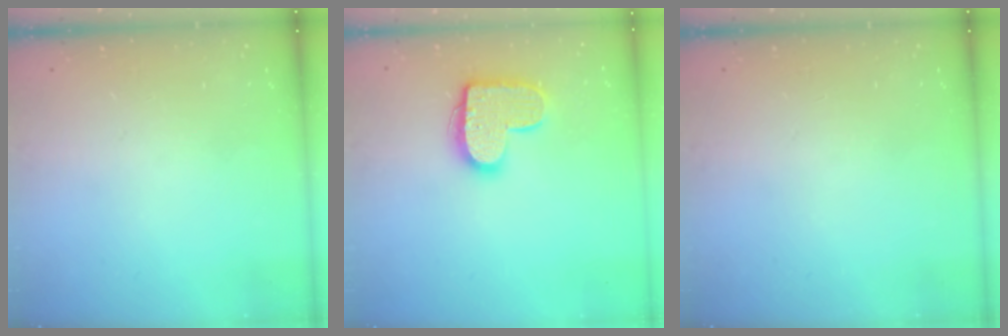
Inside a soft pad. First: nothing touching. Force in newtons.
{"total": 13.7, "press": 13.7, "slide": 0.6}
{"total": 0.0}